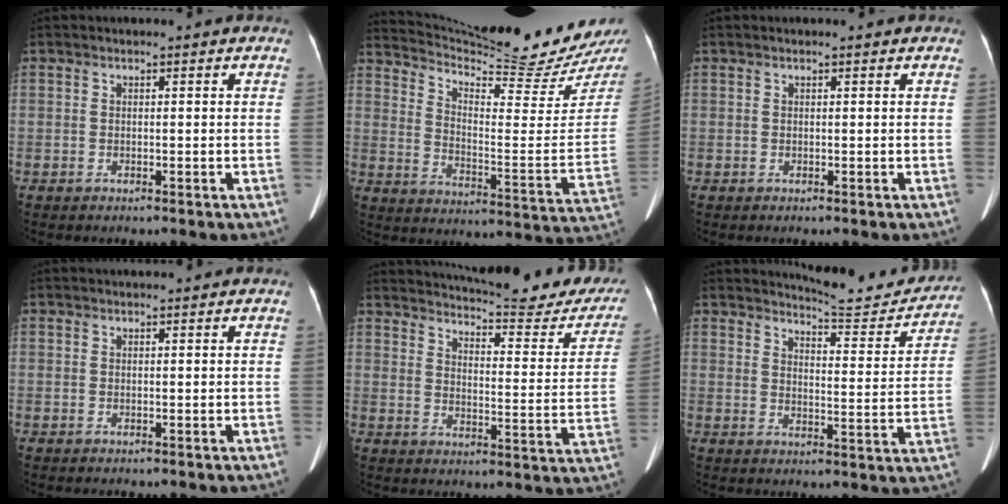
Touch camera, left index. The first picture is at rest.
{"total": 23.6, "force": [22.2, -0.7, 7.9], "torque": [-0.140, -0.106, 0.305]}
{"total": 0.5, "force": [0.4, 0.0, 0.2], "torque": [-0.009, 0.009, 0.008]}
{"total": 0.9, "force": [0.8, -0.1, 0.2], "torque": [-0.006, 0.009, 0.018]}
{"total": 24.7, "force": [22.7, 3.6, 9.2], "torque": [-0.127, -0.078, 0.268]}
{"total": 12.6, "force": [12.4, 1.2, 1.9], "torque": [-0.019, -0.043, 0.148]}